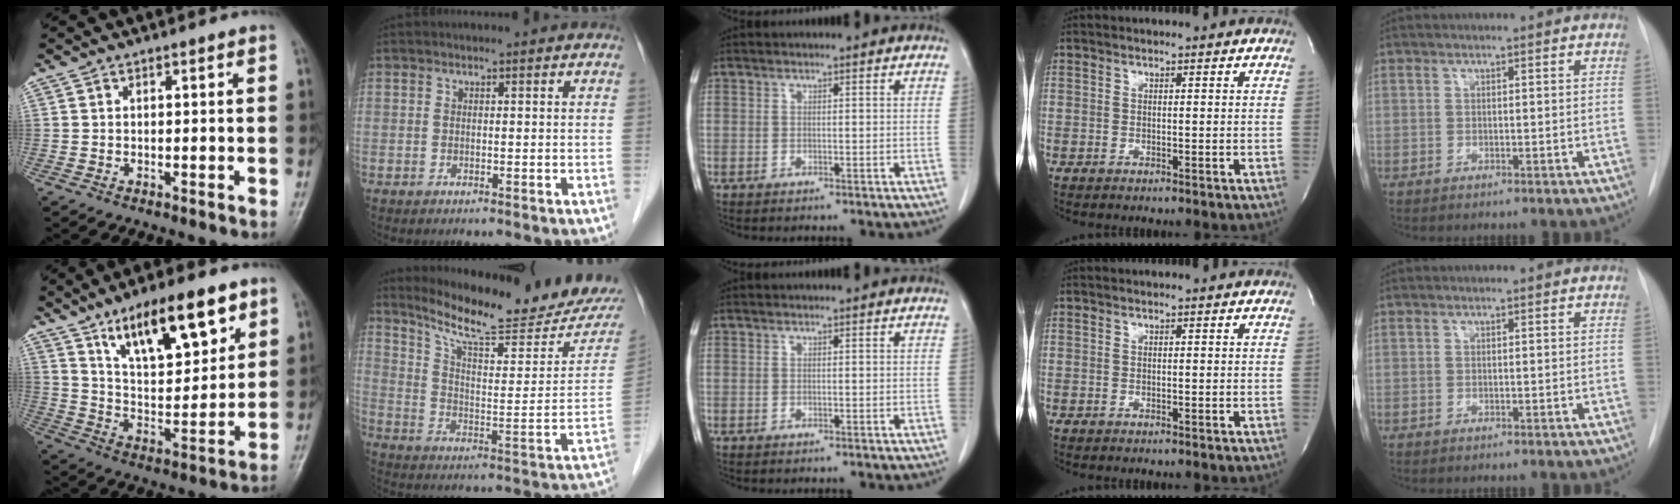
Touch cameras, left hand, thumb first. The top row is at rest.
{"thumb": {"total": 17.8, "force": [10.4, 6.7, 12.8], "torque": [-0.169, -0.045, 0.181]}, "index": {"total": 18.6, "force": [17.3, 1.4, 6.9], "torque": [-0.111, -0.071, 0.247]}}